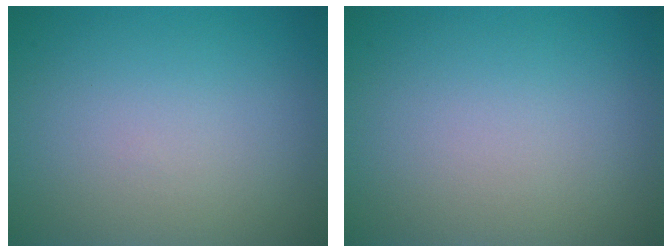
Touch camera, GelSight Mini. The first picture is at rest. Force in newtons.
{"total": 0.0}